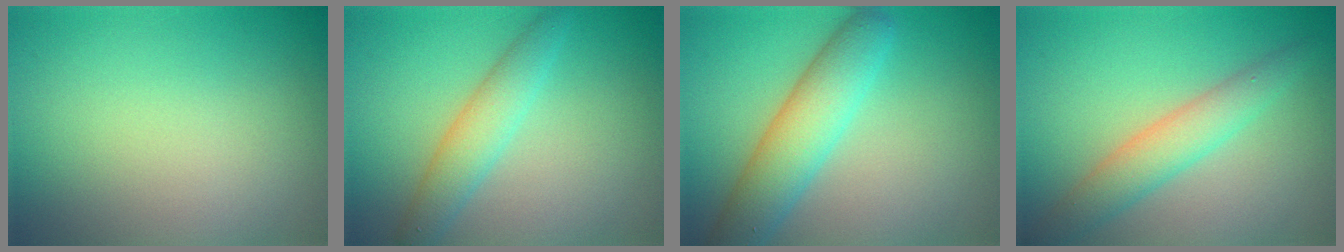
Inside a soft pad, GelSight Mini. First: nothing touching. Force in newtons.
{"total": 3.0, "press": 3.0, "slide": 0.1}
{"total": 5.5, "press": 5.5, "slide": 0.3}
{"total": 3.3, "press": 3.3, "slide": 0.0}